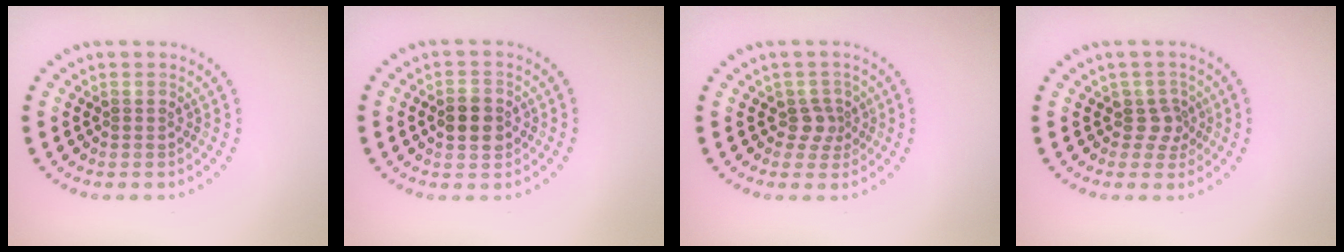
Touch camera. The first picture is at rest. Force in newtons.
{"total": 2.8, "press": 2.8, "slide": 0.1}
{"total": 1.9, "press": 1.4, "slide": 1.3}
{"total": 2.0, "press": 1.5, "slide": 1.3}